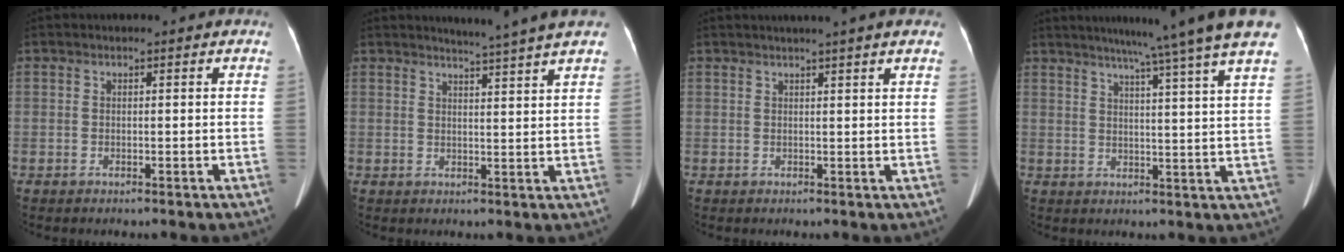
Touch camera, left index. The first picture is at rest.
{"total": 6.2, "force": [5.6, -1.2, 2.3], "torque": [-0.044, -0.002, 0.066]}
{"total": 6.0, "force": [4.8, -0.4, 3.5], "torque": [-0.050, 0.024, 0.055]}
{"total": 13.9, "force": [11.3, -2.3, 7.8], "torque": [-0.114, -0.019, 0.132]}